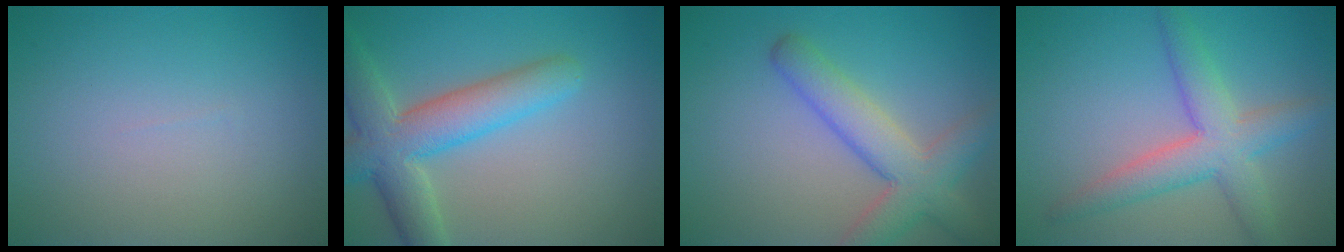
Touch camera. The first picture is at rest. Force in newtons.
{"total": 6.7, "press": 6.7, "slide": 0.3}
{"total": 5.5, "press": 5.4, "slide": 0.3}
{"total": 5.1, "press": 5.1, "slide": 0.4}